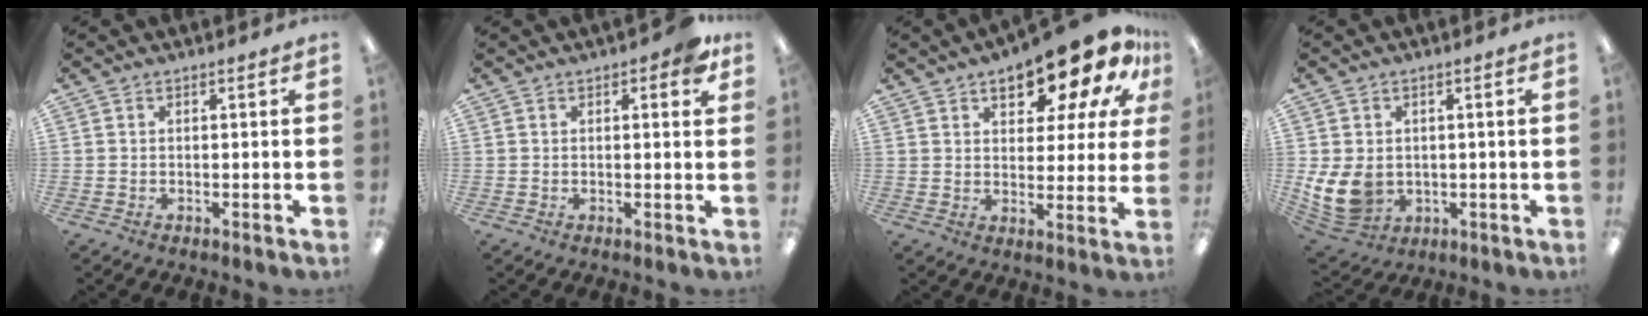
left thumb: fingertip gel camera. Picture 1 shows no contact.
{"total": 3.3, "force": [1.7, 1.3, 2.5], "torque": [-0.030, -0.002, 0.023]}
{"total": 16.9, "force": [12.1, 6.6, 9.8], "torque": [-0.144, -0.076, 0.201]}
{"total": 9.5, "force": [-0.2, 7.5, 5.8], "torque": [-0.133, 0.001, 0.005]}